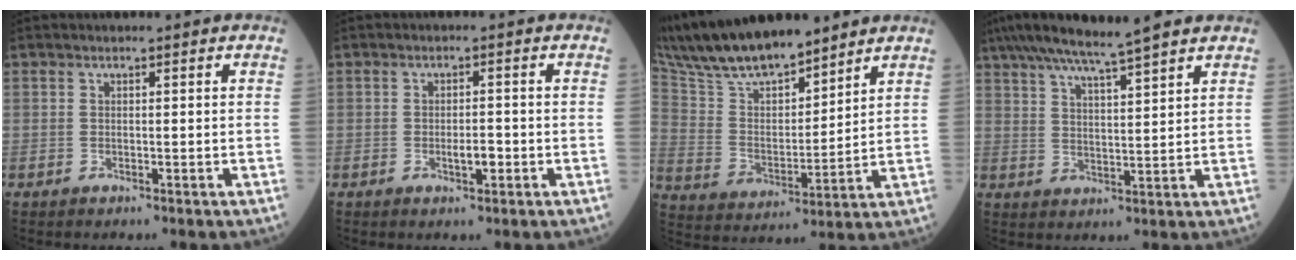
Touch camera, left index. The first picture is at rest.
{"total": 2.2, "force": [-0.9, 0.7, 1.9], "torque": [-0.028, -0.002, -0.015]}
{"total": 17.7, "force": [15.1, 3.8, 8.4], "torque": [-0.161, 0.018, 0.282]}
{"total": 11.6, "force": [9.8, 0.2, 6.2], "torque": [-0.109, 0.026, 0.156]}